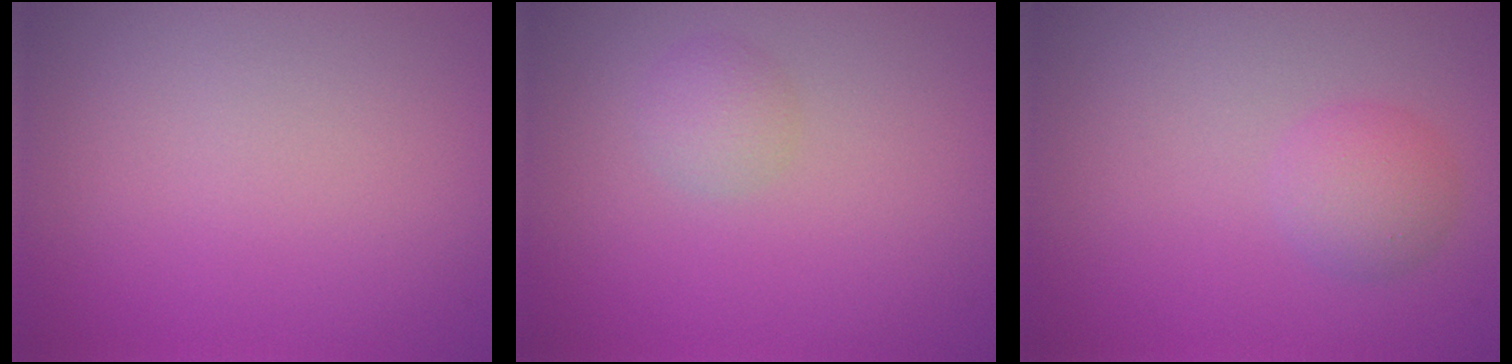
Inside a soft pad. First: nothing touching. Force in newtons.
{"total": 1.5, "press": 1.5, "slide": 0.1}
{"total": 2.2, "press": 2.2, "slide": 0.1}